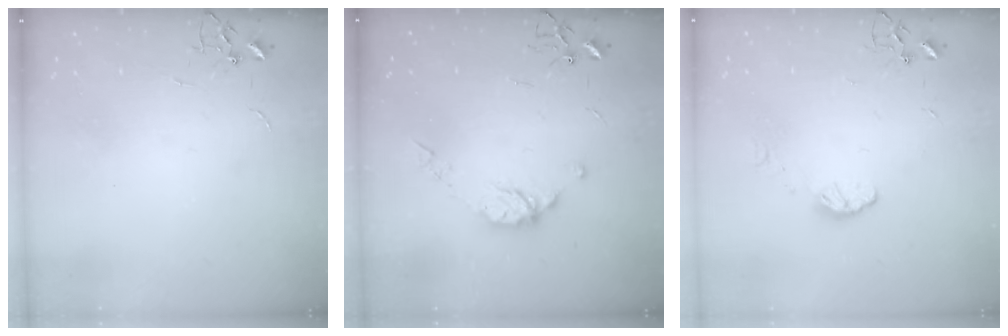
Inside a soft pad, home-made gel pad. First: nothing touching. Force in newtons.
{"total": 8.7, "press": 8.6, "slide": 1.4}
{"total": 5.9, "press": 5.8, "slide": 0.9}